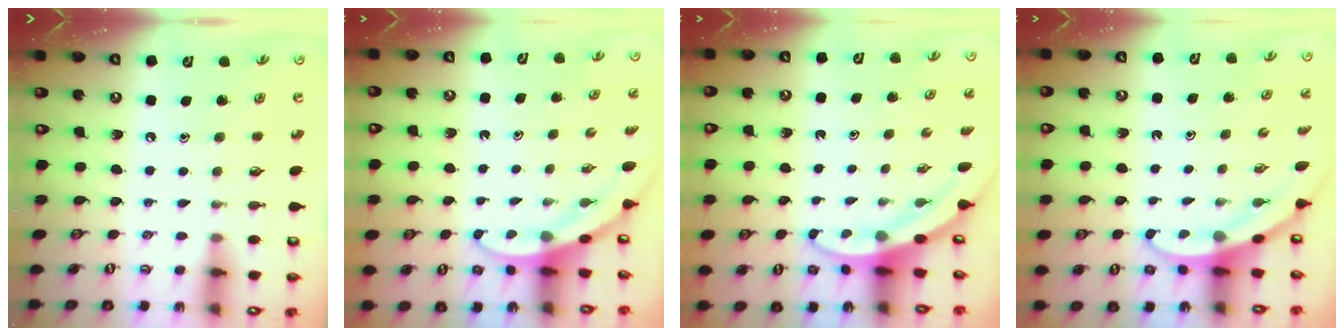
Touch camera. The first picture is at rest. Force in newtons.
{"total": 3.0, "press": 3.0, "slide": 0.1}
{"total": 3.2, "press": 3.2, "slide": 0.1}
{"total": 3.4, "press": 3.4, "slide": 0.1}